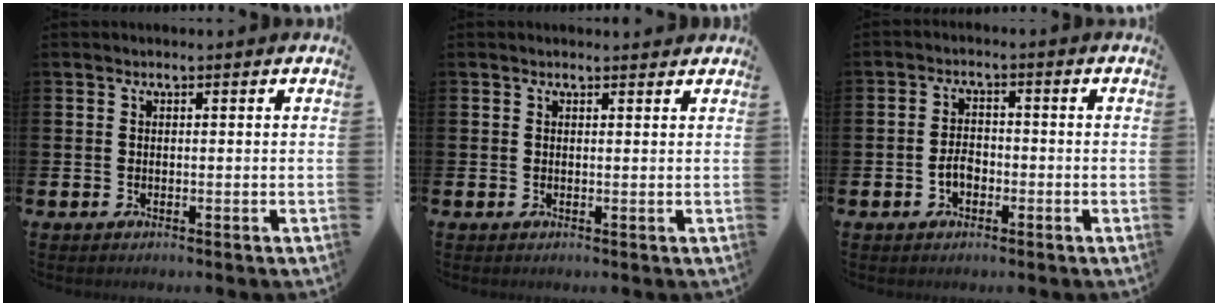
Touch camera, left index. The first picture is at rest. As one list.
[{"total": 0.7, "force": [0.7, 0.1, 0.1], "torque": [0.010, -0.003, 0.011]}, {"total": 2.6, "force": [-1.0, 1.8, 1.6], "torque": [-0.027, 0.003, -0.022]}]